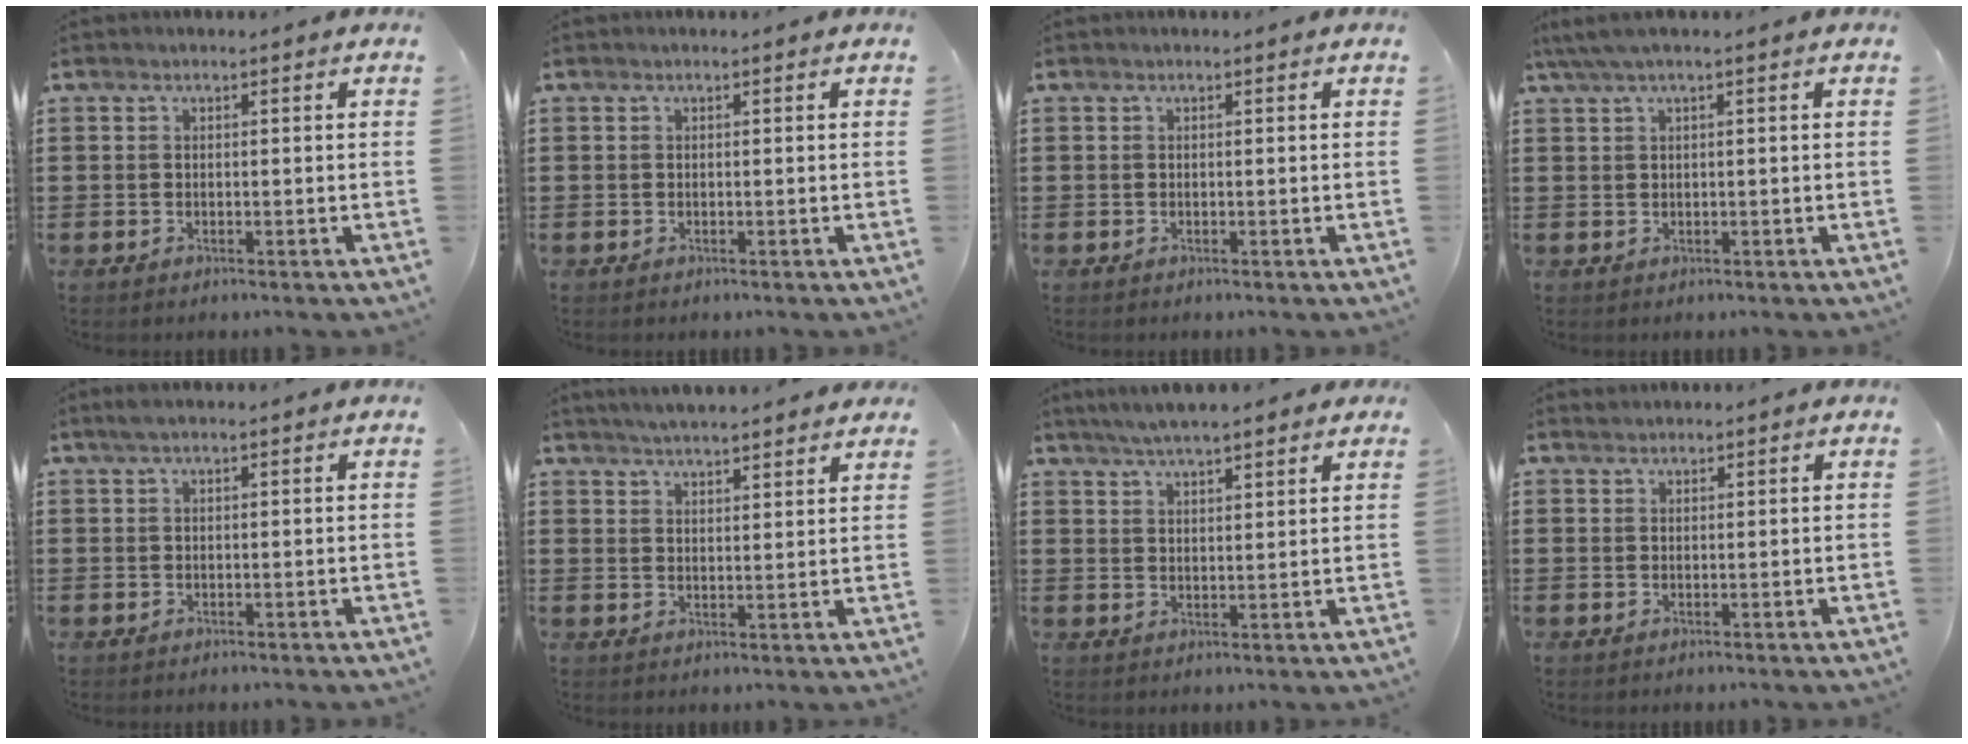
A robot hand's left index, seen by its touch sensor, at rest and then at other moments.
{"total": 0.0}
{"total": 0.0}
{"total": 2.0, "force": [0.7, 0.1, 1.9], "torque": [-0.042, -0.004, 0.010]}
{"total": 1.1, "force": [0.6, 0.2, 0.9], "torque": [-0.018, 0.002, 0.010]}
{"total": 3.5, "force": [3.5, -0.2, 0.4], "torque": [-0.019, -0.012, 0.063]}
{"total": 4.3, "force": [3.8, 0.4, 1.9], "torque": [-0.046, -0.004, 0.068]}
{"total": 0.8, "force": [0.8, 0.2, 0.0], "torque": [-0.002, -0.001, 0.017]}